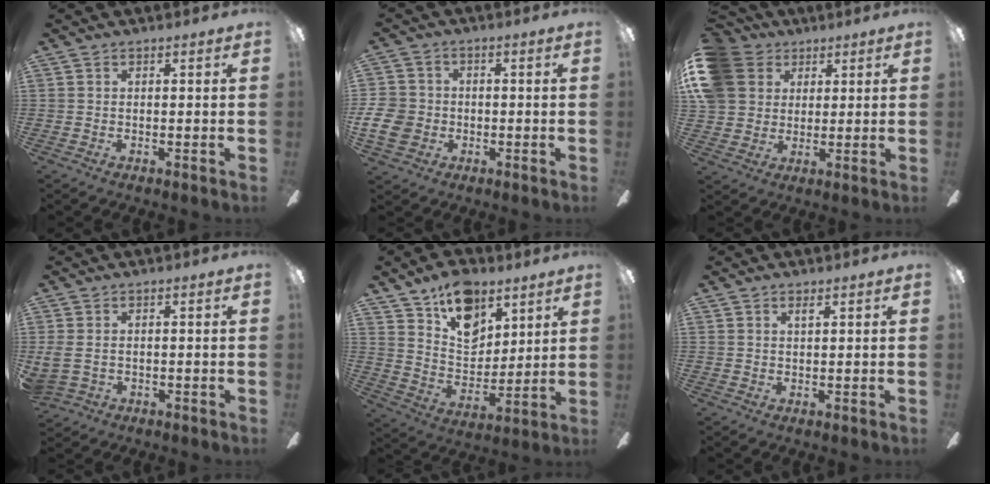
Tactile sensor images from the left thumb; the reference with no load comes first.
{"total": 8.8, "force": [-1.4, 7.7, 4.0], "torque": [-0.107, 0.017, -0.027]}
{"total": 13.2, "force": [4.9, 11.1, 5.3], "torque": [-0.123, -0.005, 0.100]}
{"total": 3.4, "force": [0.4, 2.6, 2.2], "torque": [-0.058, 0.001, 0.005]}
{"total": 15.5, "force": [10.1, 9.3, 7.2], "torque": [-0.118, -0.054, 0.190]}
{"total": 1.2, "force": [1.2, 0.2, 0.3], "torque": [-0.001, -0.007, 0.021]}